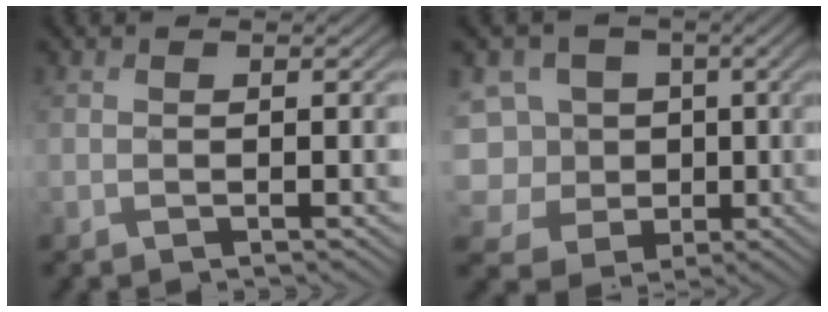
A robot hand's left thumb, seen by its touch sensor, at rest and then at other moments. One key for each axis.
{"total": 9.0, "fx": 0.0, "fy": 8.1, "fz": 3.8, "tx": -0.135, "ty": 0.009, "tz": -0.028}